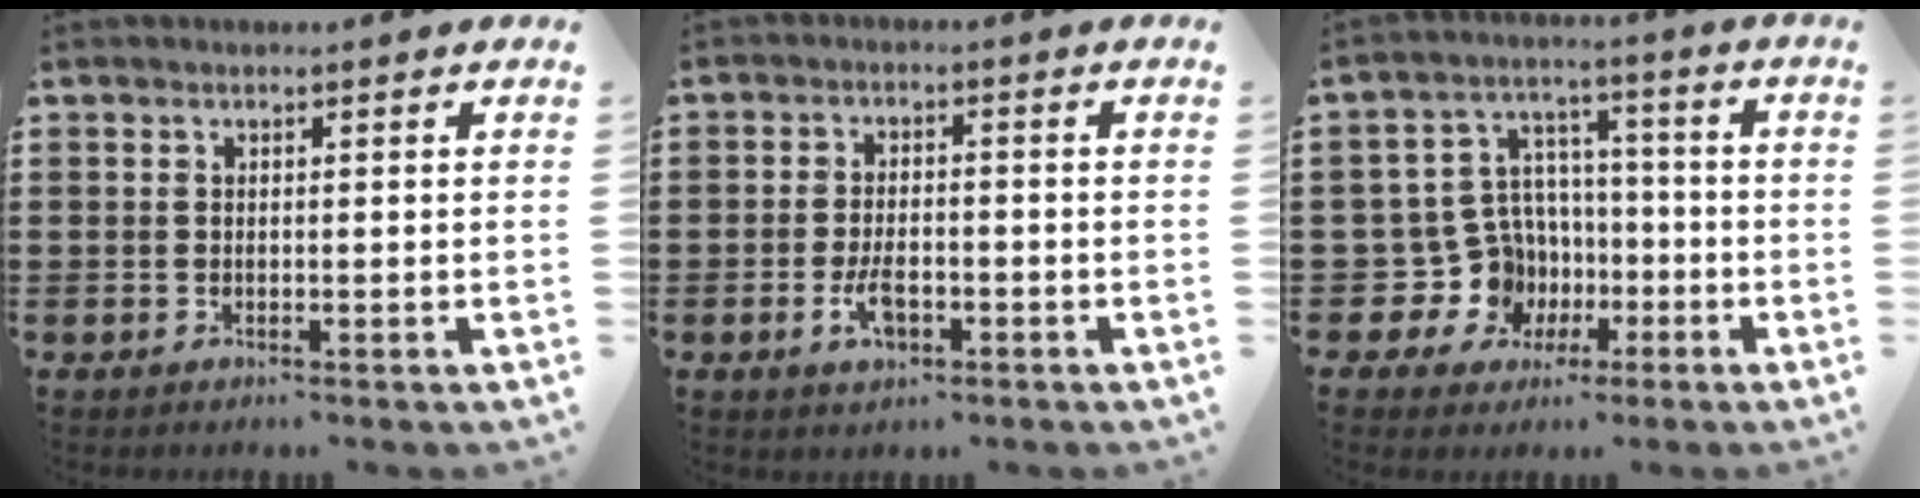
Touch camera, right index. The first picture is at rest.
{"total": 4.4, "force": [-1.8, 2.1, 3.5], "torque": [-0.074, -0.001, -0.034]}
{"total": 10.9, "force": [-2.9, 9.7, 4.0], "torque": [-0.116, -0.005, -0.046]}